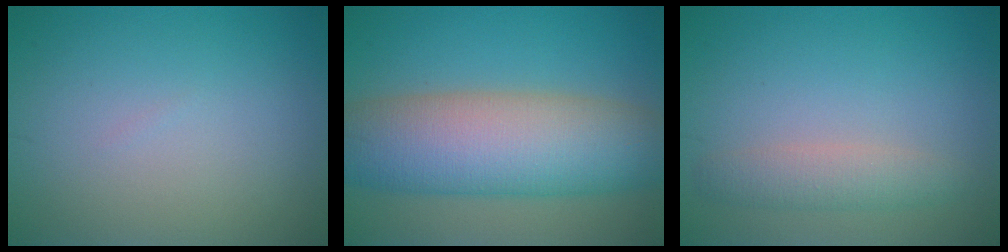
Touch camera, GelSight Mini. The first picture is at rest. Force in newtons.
{"total": 11.3, "press": 11.2, "slide": 0.4}
{"total": 2.5, "press": 2.5, "slide": 0.1}